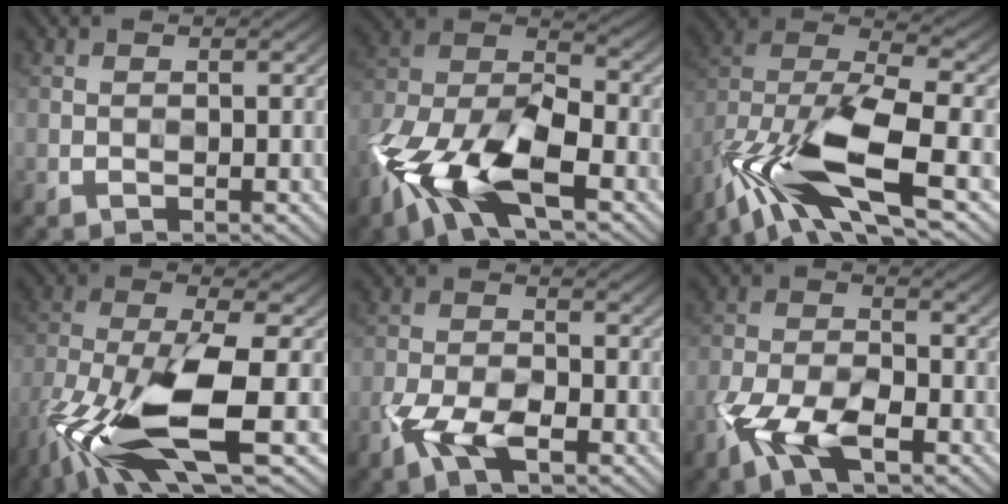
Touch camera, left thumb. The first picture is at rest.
{"total": 14.7, "force": [-7.7, 7.3, 10.2], "torque": [-0.226, -0.022, -0.165]}
{"total": 15.6, "force": [-8.0, 6.1, 11.9], "torque": [-0.270, -0.026, -0.148]}
{"total": 13.2, "force": [-6.0, 3.8, 11.1], "torque": [-0.236, -0.015, -0.118]}
{"total": 6.2, "force": [-3.2, 3.0, 4.3], "torque": [-0.090, -0.001, -0.073]}
{"total": 8.1, "force": [-4.2, 4.0, 5.6], "torque": [-0.121, -0.001, -0.093]}